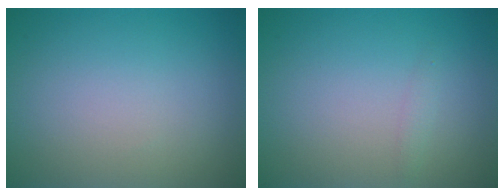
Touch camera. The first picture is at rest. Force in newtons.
{"total": 0.6, "press": 0.6, "slide": 0.0}